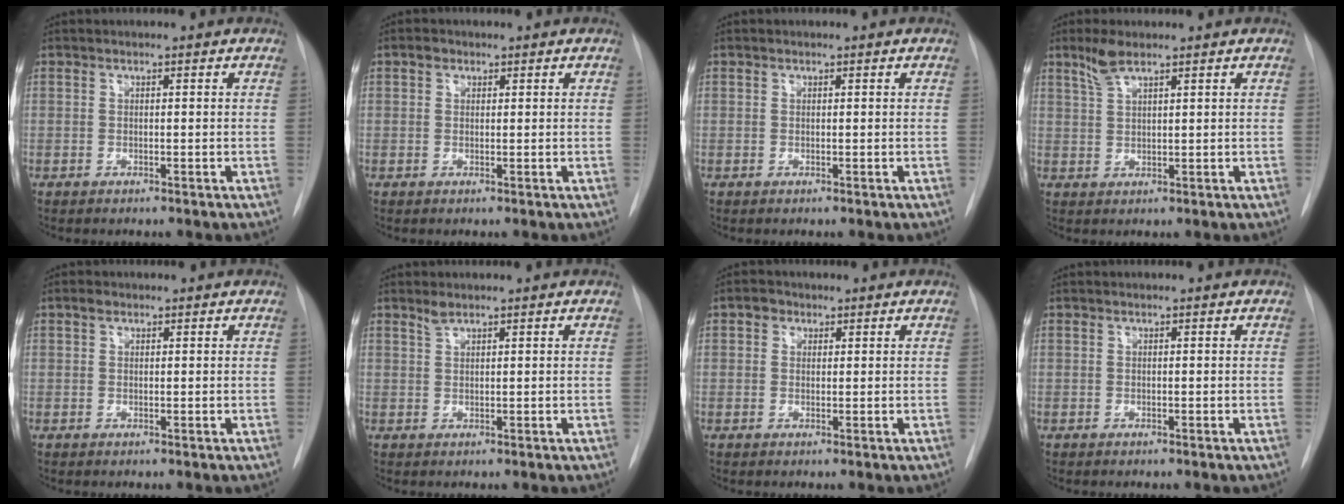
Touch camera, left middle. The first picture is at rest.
{"total": 1.3, "force": [0.7, 1.1, 0.4], "torque": [-0.004, 0.005, 0.009]}
{"total": 0.0}
{"total": 3.5, "force": [2.6, 0.6, 2.2], "torque": [-0.051, 0.006, 0.056]}
{"total": 1.2, "force": [0.7, 0.8, 0.5], "torque": [-0.008, 0.008, 0.011]}
{"total": 1.3, "force": [1.1, 0.3, 0.6], "torque": [-0.013, 0.003, 0.024]}
{"total": 1.9, "force": [0.9, 1.6, 0.6], "torque": [-0.007, 0.005, 0.009]}
{"total": 0.0}